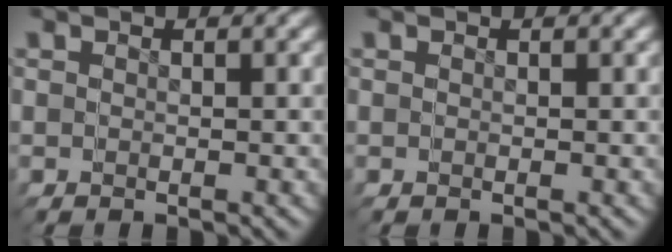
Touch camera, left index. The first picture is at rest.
{"total": 0.0}